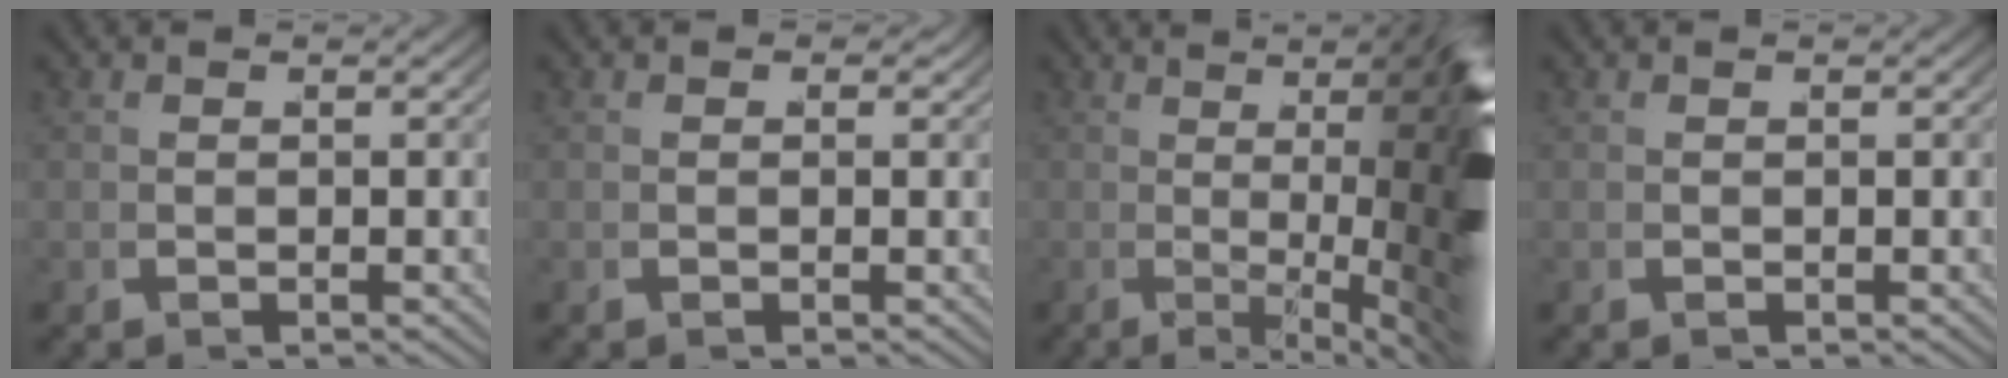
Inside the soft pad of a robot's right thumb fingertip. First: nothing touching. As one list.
[{"total": 0.6, "force": [0.4, 0.5, 0.2], "torque": [-0.003, 0.000, 0.002]}, {"total": 18.1, "force": [0.7, 5.4, 17.3], "torque": [-0.226, -0.021, 0.022]}, {"total": 0.0}]